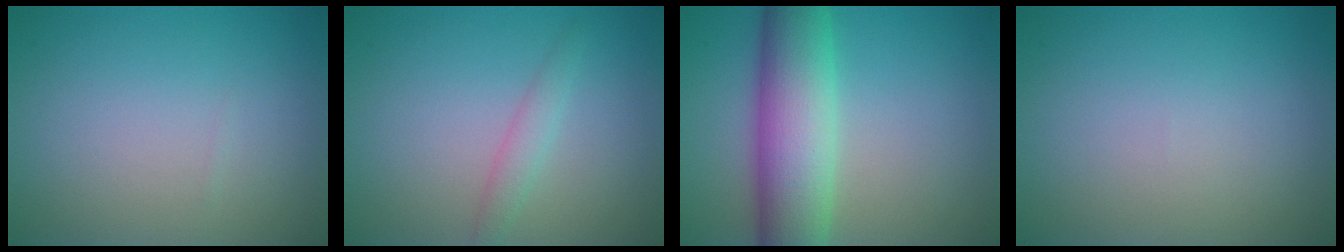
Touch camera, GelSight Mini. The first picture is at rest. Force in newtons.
{"total": 1.6, "press": 1.6, "slide": 0.0}
{"total": 8.8, "press": 8.8, "slide": 0.1}
{"total": 0.0}